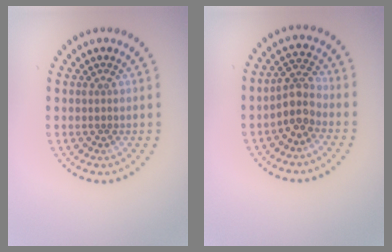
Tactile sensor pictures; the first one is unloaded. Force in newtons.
{"total": 2.9, "press": 2.4, "slide": 1.7}